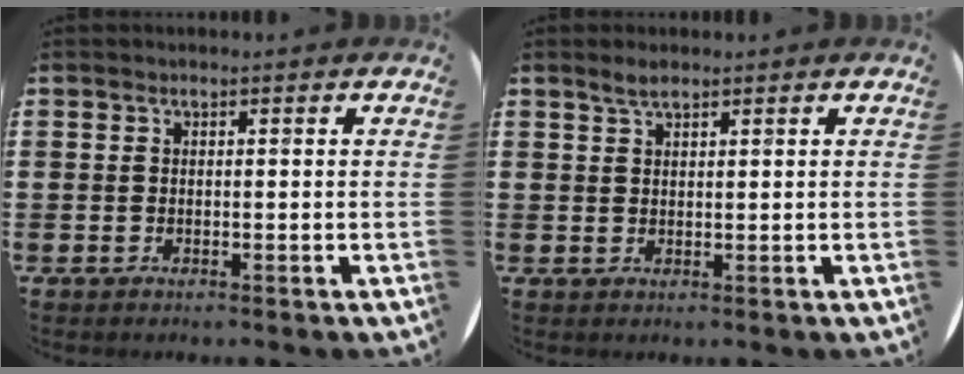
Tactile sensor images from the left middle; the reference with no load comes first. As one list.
[{"total": 1.8, "force": [1.5, 0.4, 1.0], "torque": [-0.021, 0.003, 0.028]}]